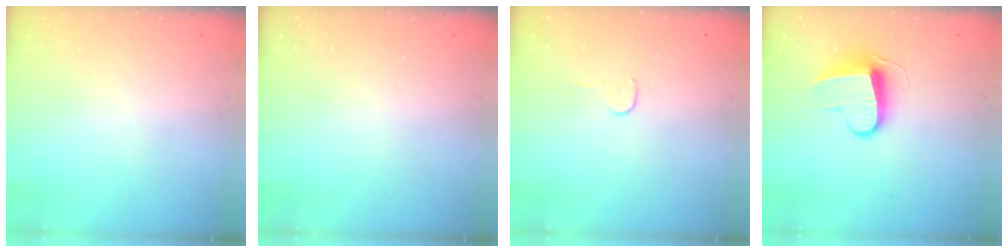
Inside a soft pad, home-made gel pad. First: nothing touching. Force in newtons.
{"total": 0.0}
{"total": 2.7, "press": 2.7, "slide": 0.2}
{"total": 9.0, "press": 9.0, "slide": 0.2}